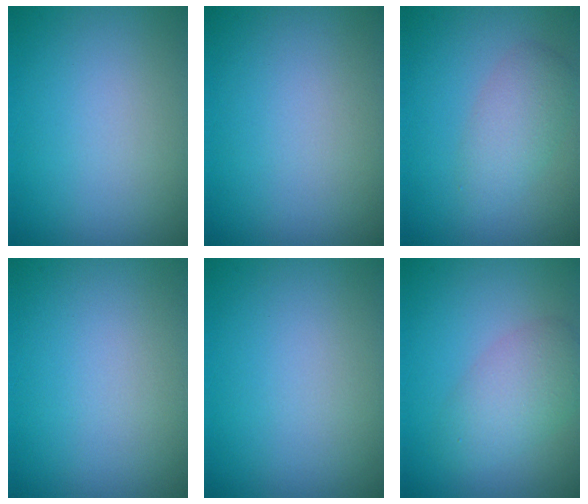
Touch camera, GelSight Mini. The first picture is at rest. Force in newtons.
{"total": 0.0}
{"total": 2.9, "press": 2.9, "slide": 0.1}
{"total": 0.0}
{"total": 0.0}
{"total": 4.6, "press": 4.6, "slide": 0.1}